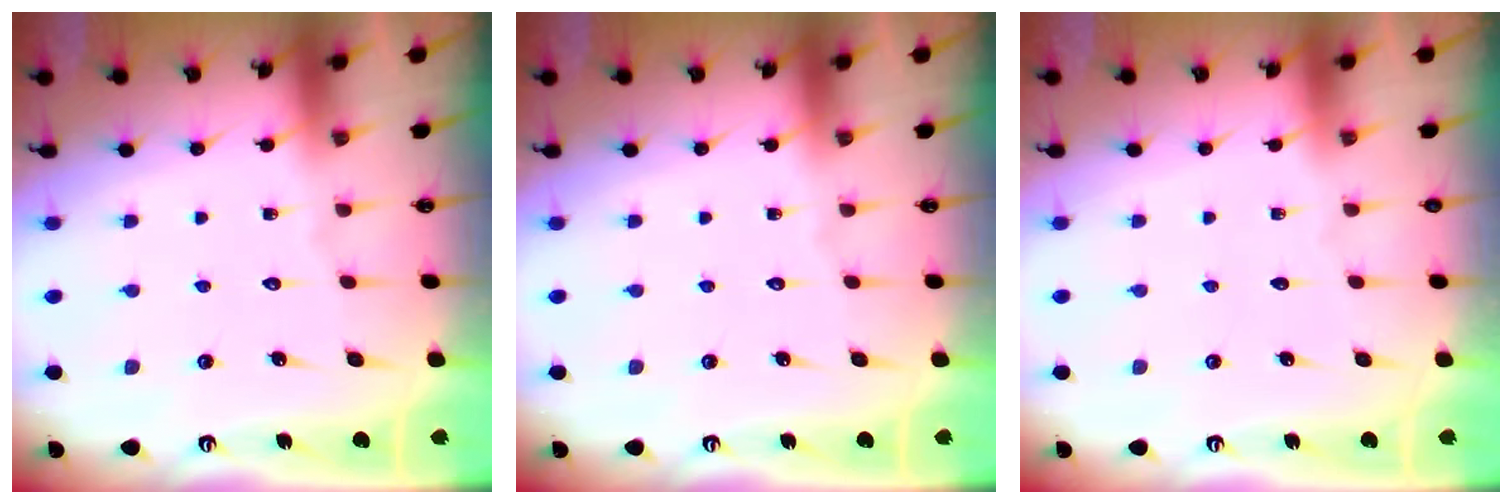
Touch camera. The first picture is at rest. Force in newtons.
{"total": 0.0}
{"total": 0.0}